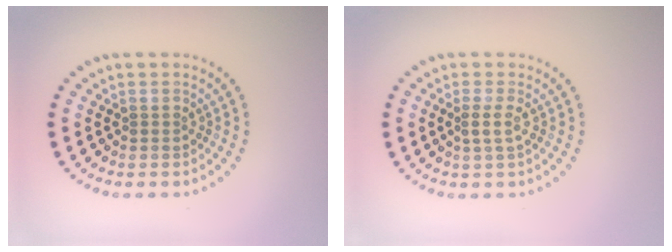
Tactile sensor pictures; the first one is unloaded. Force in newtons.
{"total": 1.4, "press": 1.0, "slide": 0.9}